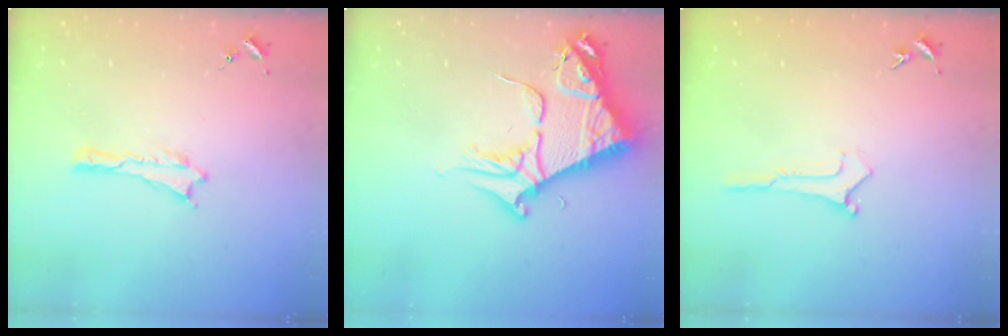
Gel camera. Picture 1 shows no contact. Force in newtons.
{"total": 9.0, "press": 9.0, "slide": 1.1}
{"total": 0.0}